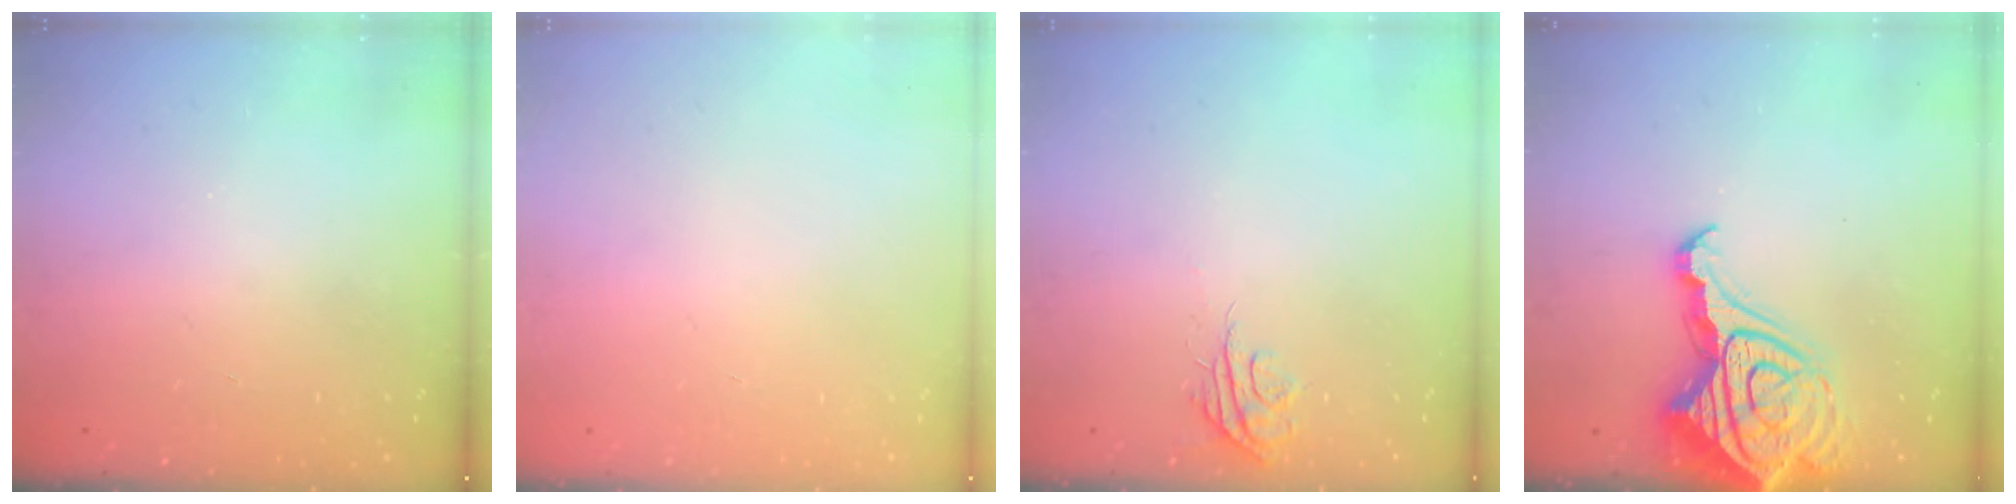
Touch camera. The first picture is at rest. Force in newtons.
{"total": 0.0}
{"total": 5.7, "press": 5.7, "slide": 0.7}
{"total": 18.5, "press": 18.4, "slide": 1.8}